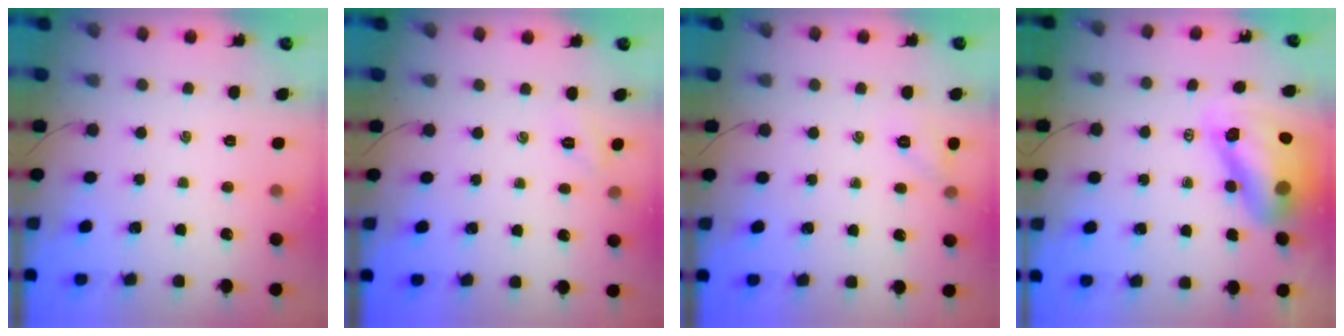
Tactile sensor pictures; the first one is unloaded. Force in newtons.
{"total": 2.4, "press": 2.3, "slide": 0.7}
{"total": 5.3, "press": 5.1, "slide": 1.5}
{"total": 12.8, "press": 12.2, "slide": 3.9}